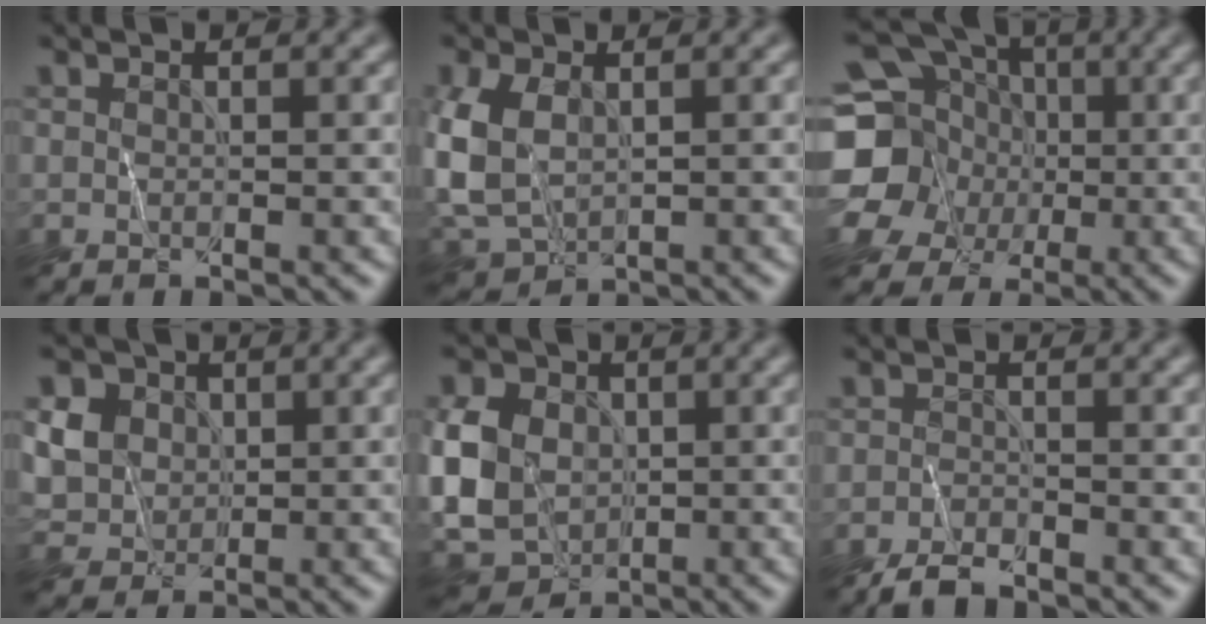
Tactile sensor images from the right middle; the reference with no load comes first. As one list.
[{"total": 6.2, "force": [0.4, 4.3, 4.5], "torque": [-0.119, -0.004, 0.009]}, {"total": 16.9, "force": [0.7, 15.6, 6.4], "torque": [-0.186, 0.006, -0.024]}, {"total": 6.3, "force": [2.2, 5.2, 2.7], "torque": [-0.076, 0.016, 0.037]}, {"total": 9.0, "force": [-0.2, 6.8, 5.8], "torque": [-0.128, 0.005, -0.019]}, {"total": 2.3, "force": [-1.9, 0.7, 1.1], "torque": [-0.022, 0.000, -0.040]}]